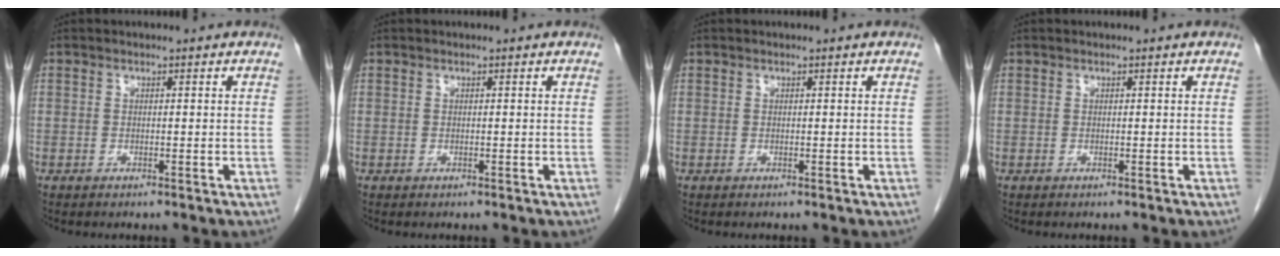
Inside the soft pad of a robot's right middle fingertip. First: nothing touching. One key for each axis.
{"total": 0.0}
{"total": 0.0}
{"total": 0.0}